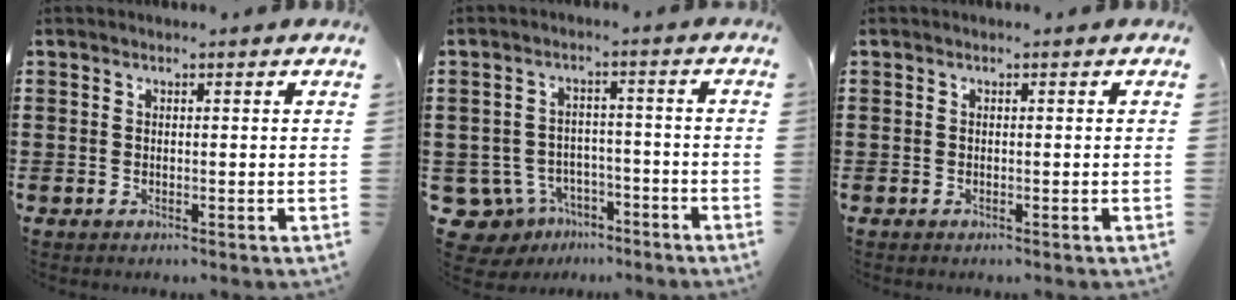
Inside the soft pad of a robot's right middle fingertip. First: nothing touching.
{"total": 5.2, "force": [-3.9, 3.2, 1.0], "torque": [-0.048, 0.005, -0.080]}
{"total": 0.0}